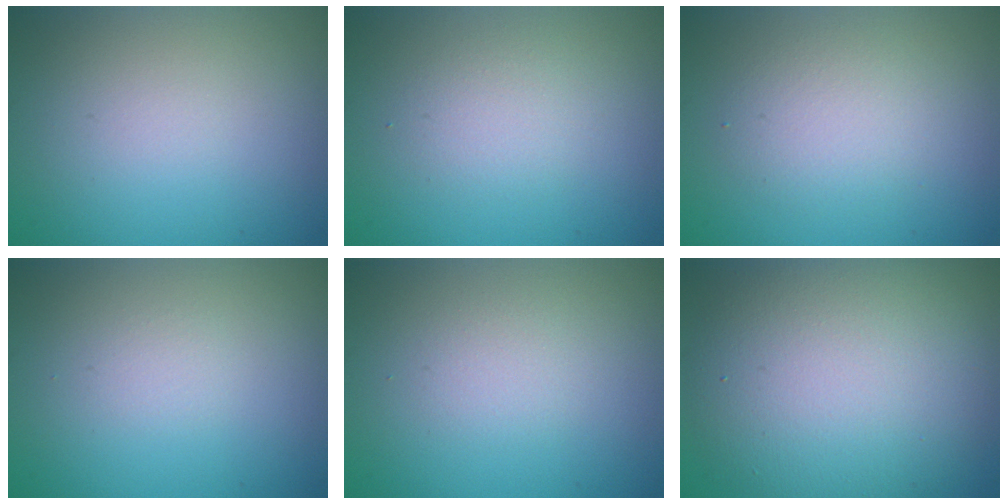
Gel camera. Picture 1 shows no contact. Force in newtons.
{"total": 1.6, "press": 1.6, "slide": 0.0}
{"total": 2.6, "press": 2.6, "slide": 0.2}
{"total": 0.0}
{"total": 1.3, "press": 1.3, "slide": 0.1}
{"total": 9.7, "press": 9.6, "slide": 0.8}